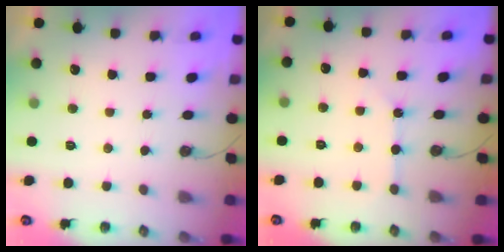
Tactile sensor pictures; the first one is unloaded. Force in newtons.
{"total": 2.4, "press": 2.4, "slide": 0.2}